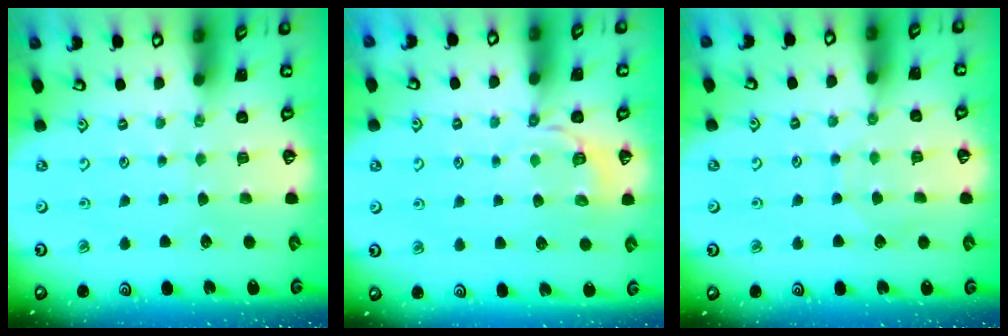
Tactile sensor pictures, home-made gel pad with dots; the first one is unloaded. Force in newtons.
{"total": 6.6, "press": 6.5, "slide": 0.5}
{"total": 3.8, "press": 3.8, "slide": 0.4}